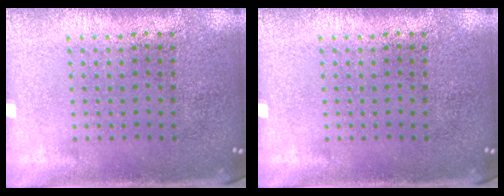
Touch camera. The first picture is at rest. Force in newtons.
{"total": 0.0}